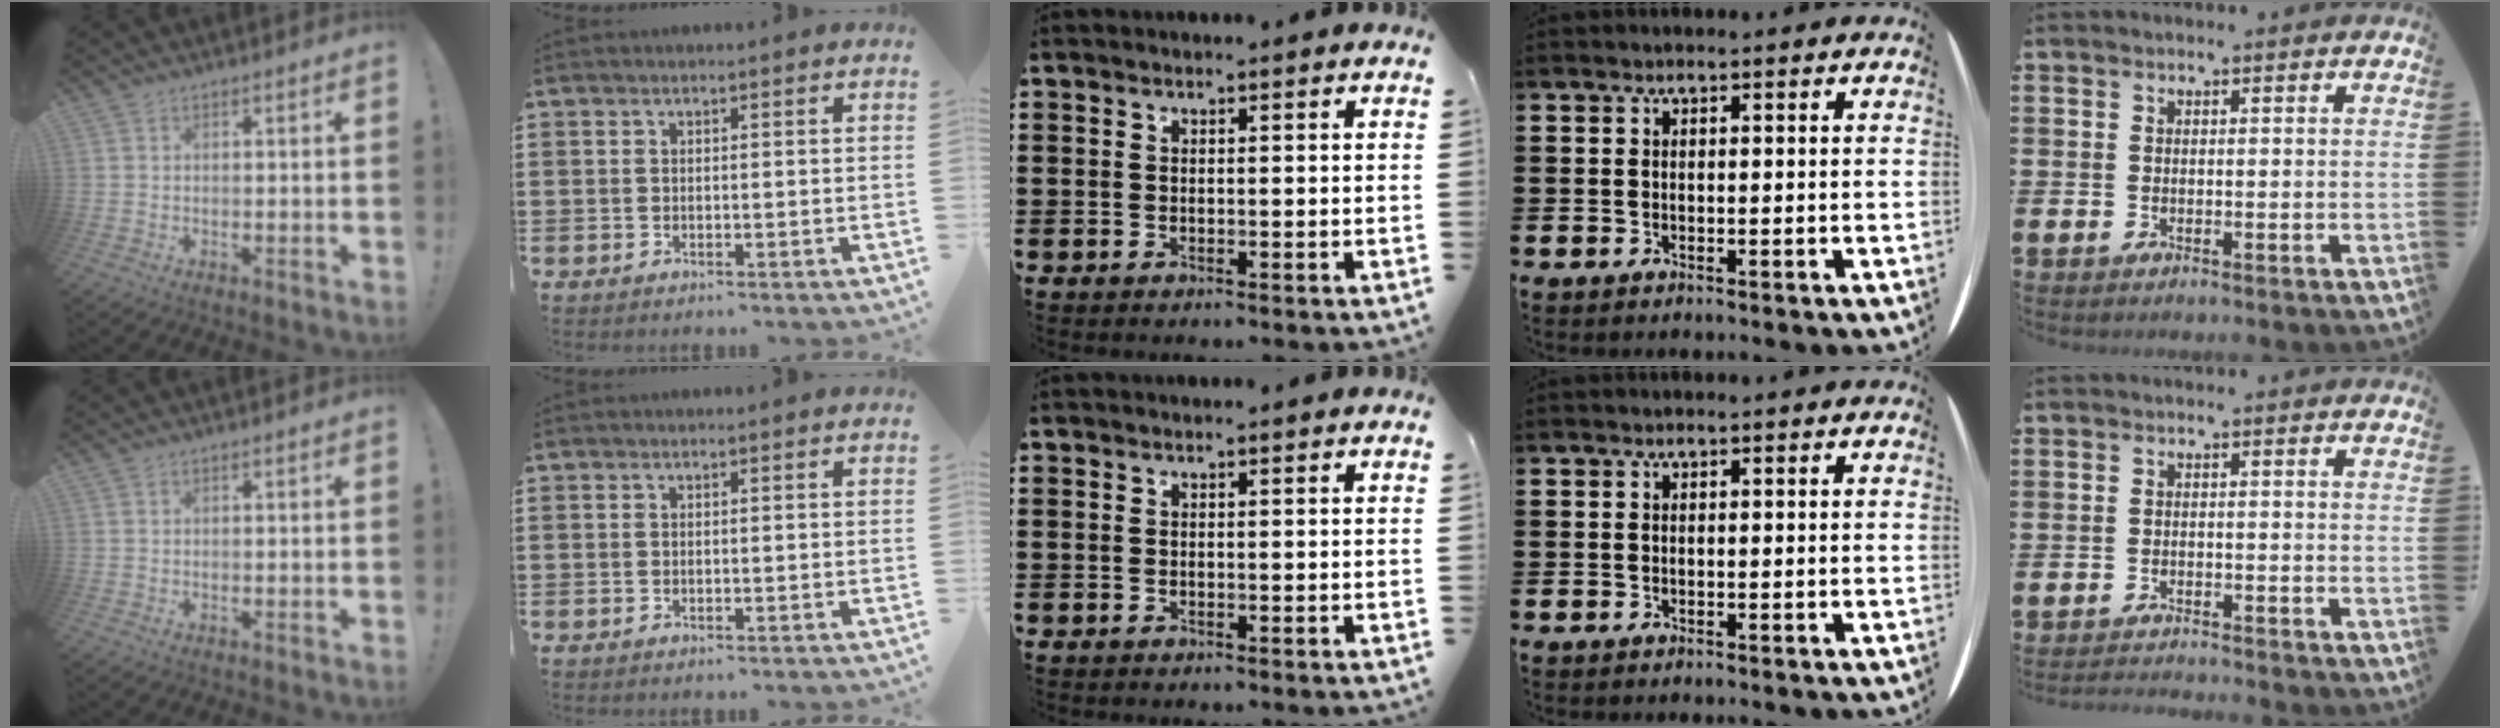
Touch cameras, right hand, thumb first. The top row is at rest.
{"little": {"total": 1.6, "force": [-1.6, -0.2, 0.0], "torque": [-0.002, 0.004, -0.032]}}